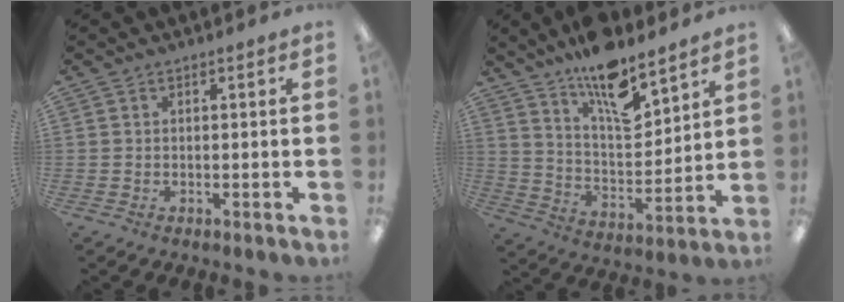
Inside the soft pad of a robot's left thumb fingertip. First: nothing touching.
{"total": 15.1, "force": [11.4, 5.1, 8.5], "torque": [-0.139, -0.071, 0.197]}